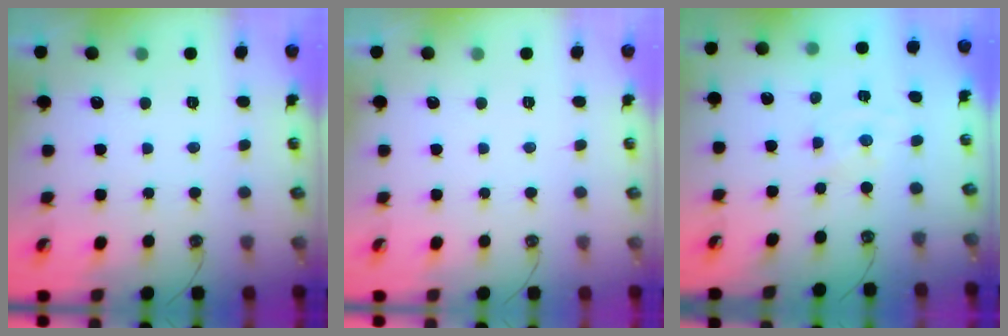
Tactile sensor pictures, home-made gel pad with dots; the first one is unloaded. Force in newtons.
{"total": 0.0}
{"total": 0.0}